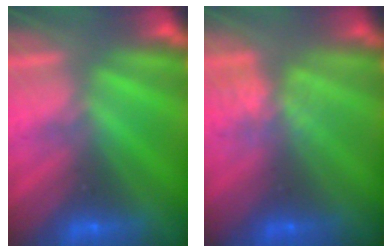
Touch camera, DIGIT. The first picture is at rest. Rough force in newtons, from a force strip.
{"total": 4.0}